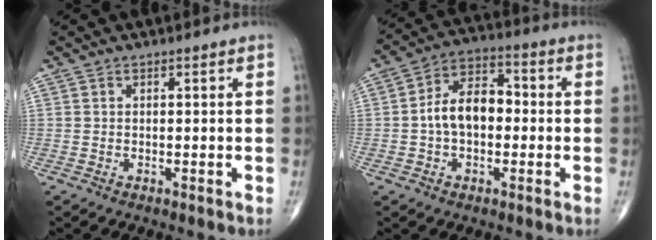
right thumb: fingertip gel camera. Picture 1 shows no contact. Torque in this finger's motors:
{"motor_torque": [-0.16, 0.63, 0.25, -0.15, 0.25]}